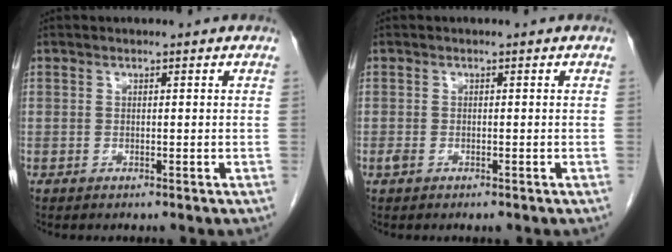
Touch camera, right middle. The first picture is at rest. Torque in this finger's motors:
{"motor_torque": [0.20, -0.02, 0.00, 0.00]}